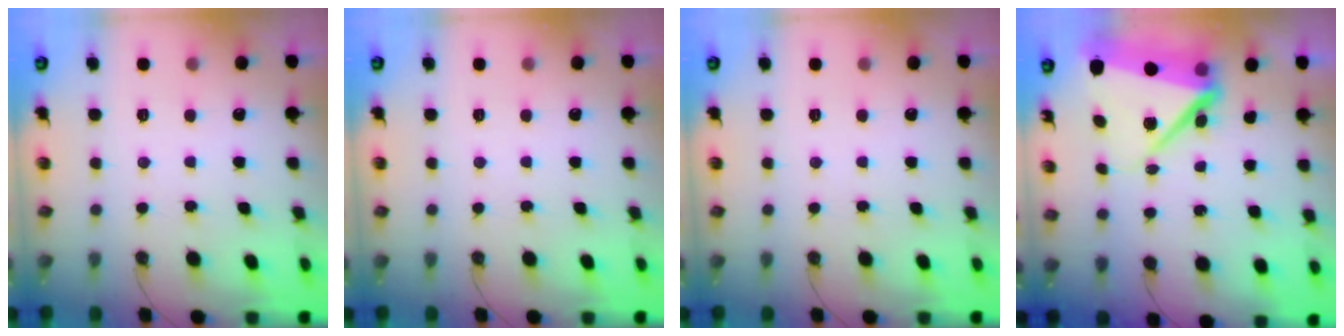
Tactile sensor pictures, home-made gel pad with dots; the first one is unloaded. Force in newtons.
{"total": 0.0}
{"total": 0.0}
{"total": 10.3, "press": 10.2, "slide": 1.3}